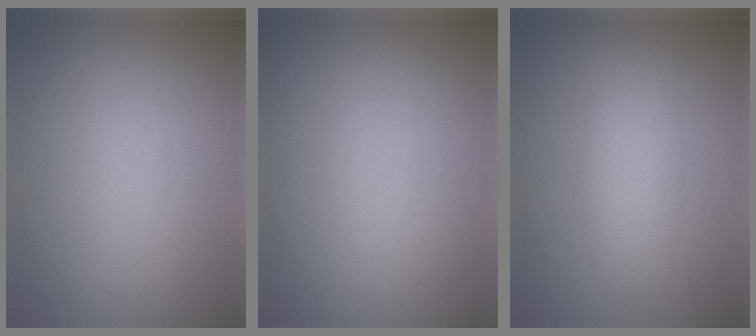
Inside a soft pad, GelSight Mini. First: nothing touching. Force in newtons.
{"total": 0.0}
{"total": 2.7, "press": 2.7, "slide": 0.1}